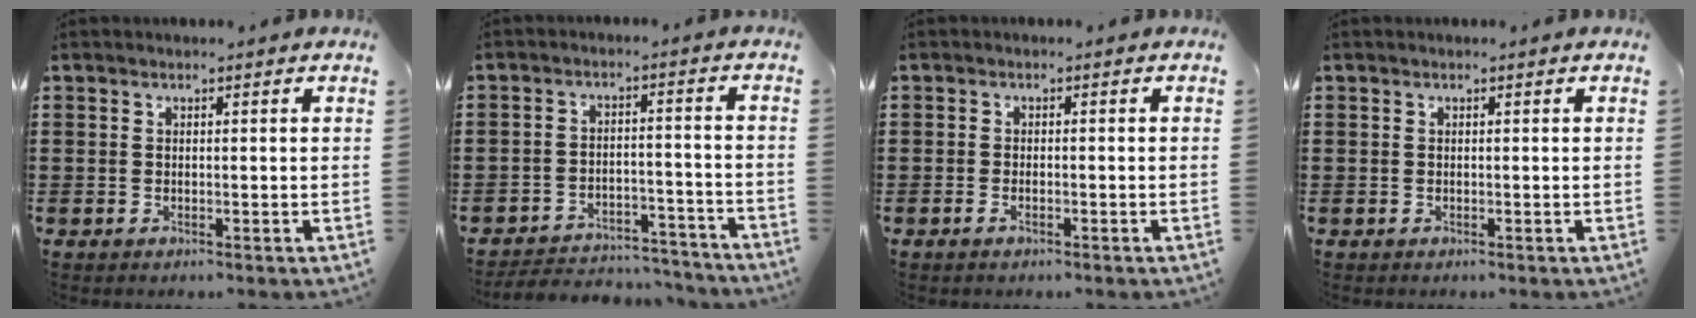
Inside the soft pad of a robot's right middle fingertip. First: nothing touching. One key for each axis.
{"total": 4.8, "fx": -4.6, "fy": 0.9, "fz": 0.8, "tx": -0.020, "ty": 0.006, "tz": -0.097}
{"total": 1.0, "fx": -0.6, "fy": 0.4, "fz": 0.7, "tx": -0.016, "ty": -0.002, "tz": -0.012}
{"total": 0.0}